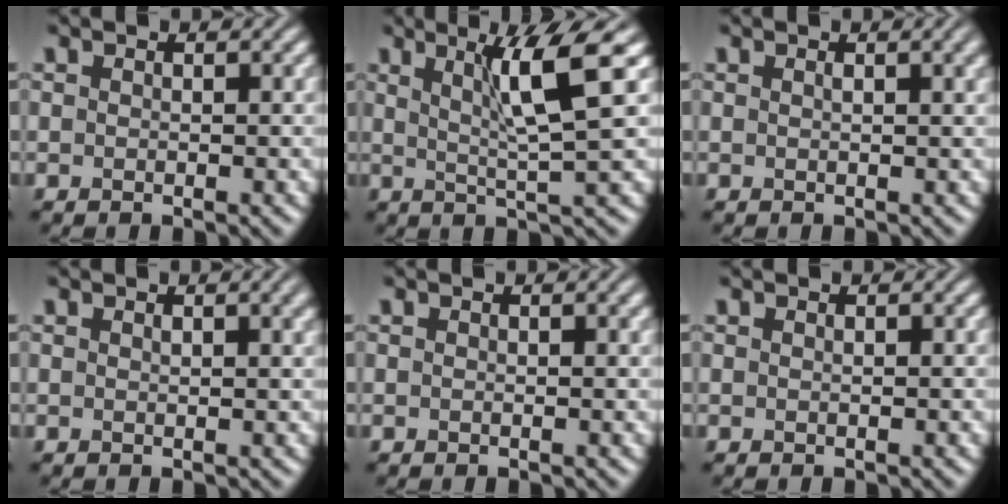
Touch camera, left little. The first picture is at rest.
{"total": 6.1, "force": [2.2, 0.5, 5.6], "torque": [-0.090, 0.004, 0.040]}
{"total": 2.5, "force": [1.0, 0.9, 2.1], "torque": [-0.016, 0.003, 0.013]}
{"total": 2.2, "force": [1.1, 0.7, 1.7], "torque": [-0.015, 0.003, 0.017]}
{"total": 0.7, "force": [0.4, 0.2, 0.6], "torque": [-0.005, 0.004, 0.005]}
{"total": 0.0}